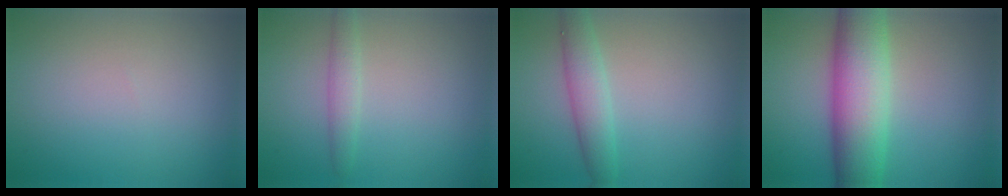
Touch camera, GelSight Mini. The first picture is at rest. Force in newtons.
{"total": 1.6, "press": 1.6, "slide": 0.0}
{"total": 2.9, "press": 2.9, "slide": 0.1}
{"total": 9.4, "press": 9.4, "slide": 0.3}